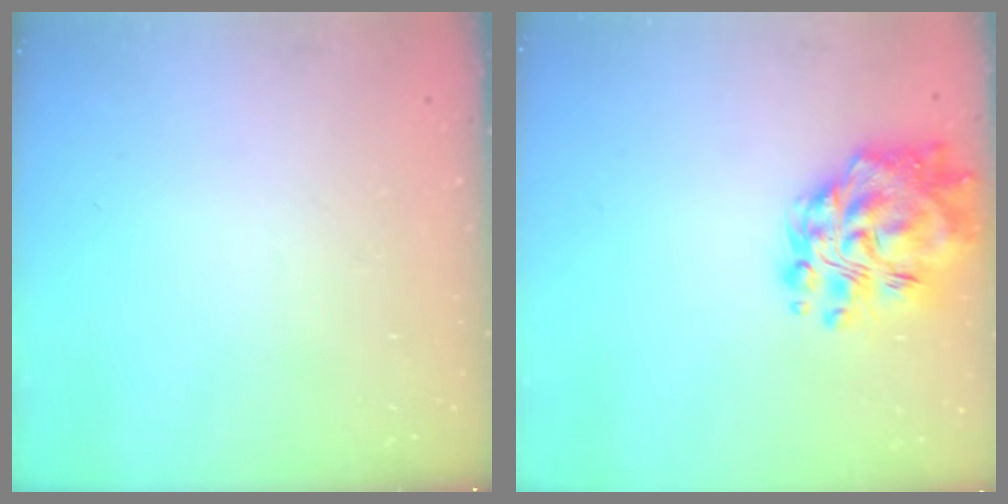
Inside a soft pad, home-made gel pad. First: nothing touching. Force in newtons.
{"total": 17.0, "press": 16.3, "slide": 4.9}